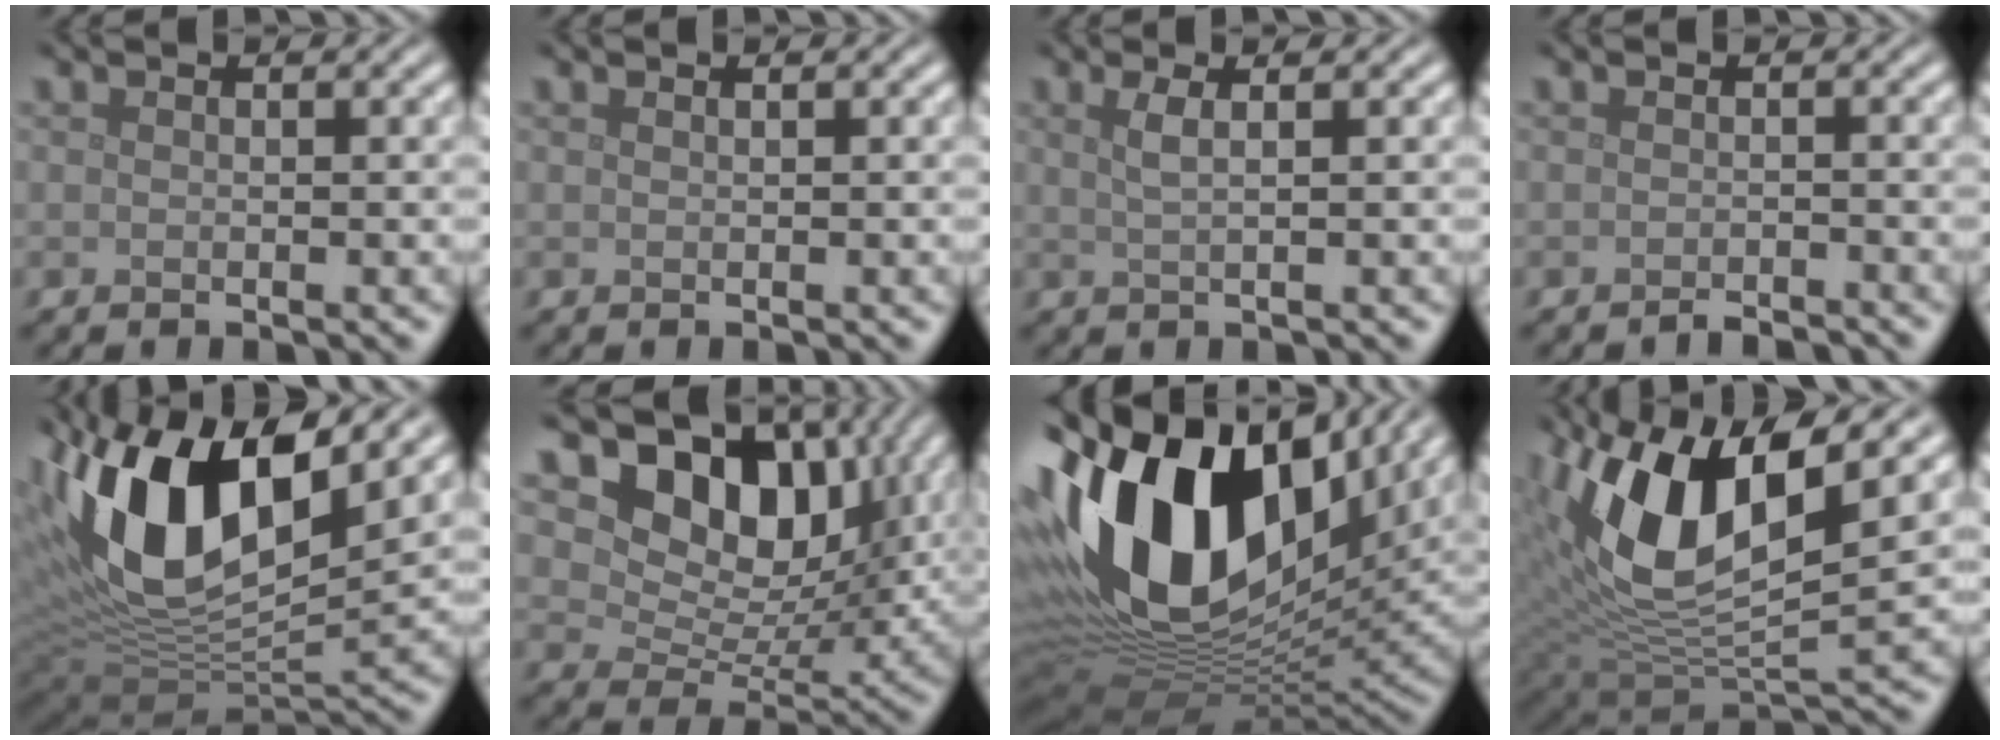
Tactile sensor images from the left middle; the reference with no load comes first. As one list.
[{"total": 0.0}, {"total": 1.9, "force": [0.6, 0.7, 1.7], "torque": [-0.026, 0.001, 0.004]}, {"total": 1.3, "force": [-1.2, 0.1, 0.4], "torque": [-0.003, 0.001, -0.021]}, {"total": 15.0, "force": [5.0, 7.1, 12.2], "torque": [-0.233, 0.003, 0.090]}, {"total": 10.7, "force": [4.6, 7.1, 6.5], "torque": [-0.102, -0.006, 0.077]}, {"total": 18.9, "force": [4.7, 11.5, 14.2], "torque": [-0.318, 0.003, 0.084]}, {"total": 11.7, "force": [4.4, 4.9, 9.7], "torque": [-0.200, 0.001, 0.081]}]